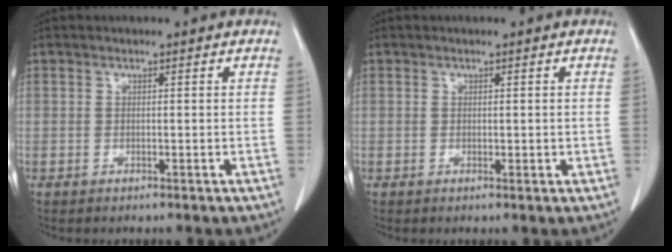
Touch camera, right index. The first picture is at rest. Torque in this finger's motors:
{"motor_torque": [-0.24, 0.52, 0.00, 0.01]}